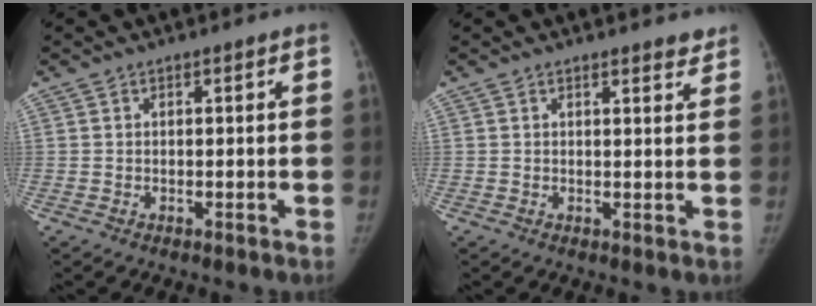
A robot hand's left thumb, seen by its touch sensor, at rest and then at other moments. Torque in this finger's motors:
{"motor_torque": [-0.17, -0.07, 0.08, 0.35, -0.01]}